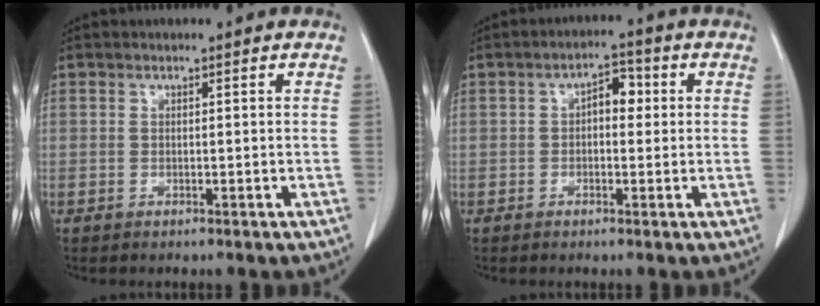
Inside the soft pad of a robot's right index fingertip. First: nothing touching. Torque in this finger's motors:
{"motor_torque": [0.35, -0.03, 0.07, 0.04]}